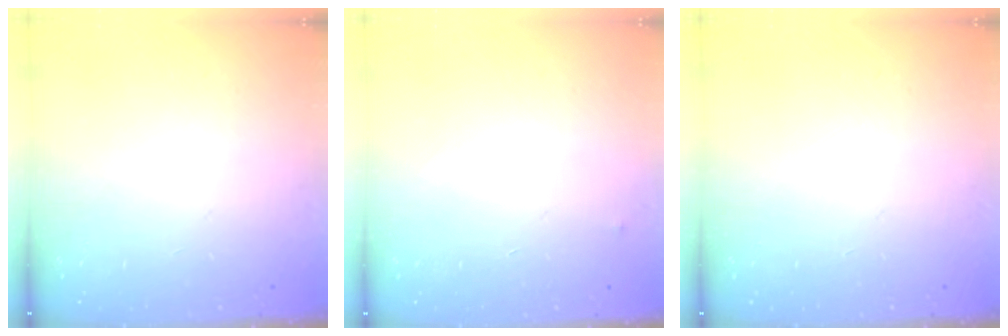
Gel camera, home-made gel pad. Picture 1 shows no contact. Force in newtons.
{"total": 2.5, "press": 2.5, "slide": 0.4}
{"total": 0.0}